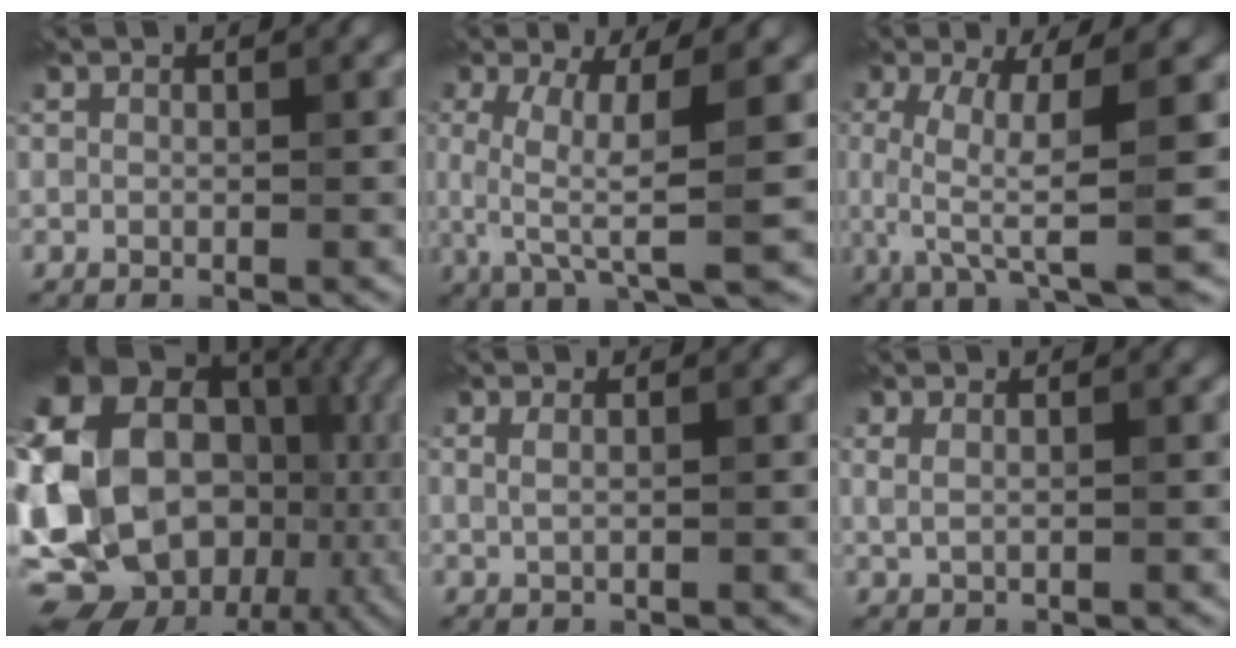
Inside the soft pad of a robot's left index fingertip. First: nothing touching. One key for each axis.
{"total": 7.1, "fx": 0.1, "fy": 1.9, "fz": 6.8, "tx": -0.134, "ty": 0.001, "tz": 0.004}
{"total": 8.3, "fx": -0.1, "fy": 2.4, "fz": 8.0, "tx": -0.150, "ty": 0.004, "tz": -0.001}
{"total": 22.8, "fx": -0.4, "fy": 18.6, "fz": 13.2, "tx": -0.252, "ty": 0.002, "tz": -0.032}
{"total": 0.8, "fx": 0.3, "fy": 0.3, "fz": 0.6, "tx": -0.011, "ty": 0.004, "tz": 0.006}
{"total": 0.8, "fx": 0.4, "fy": 0.2, "fz": 0.6, "tx": -0.014, "ty": 0.003, "tz": 0.008}